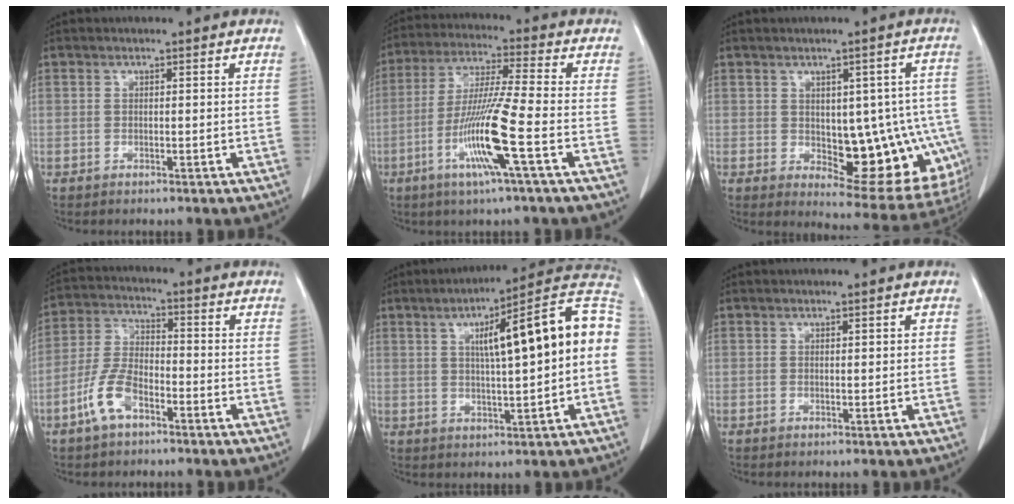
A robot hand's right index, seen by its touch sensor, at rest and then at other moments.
{"total": 12.2, "force": [-4.4, -0.9, 11.4], "torque": [-0.227, -0.016, -0.089]}
{"total": 17.0, "force": [-2.4, 7.3, 15.1], "torque": [-0.129, 0.016, -0.003]}
{"total": 7.7, "force": [-4.2, 3.5, 5.4], "torque": [-0.126, 0.008, -0.086]}
{"total": 17.0, "force": [2.3, 1.7, 16.8], "torque": [-0.235, 0.039, 0.027]}
{"total": 1.2, "force": [0.2, 0.6, 1.0], "torque": [-0.012, 0.006, 0.005]}